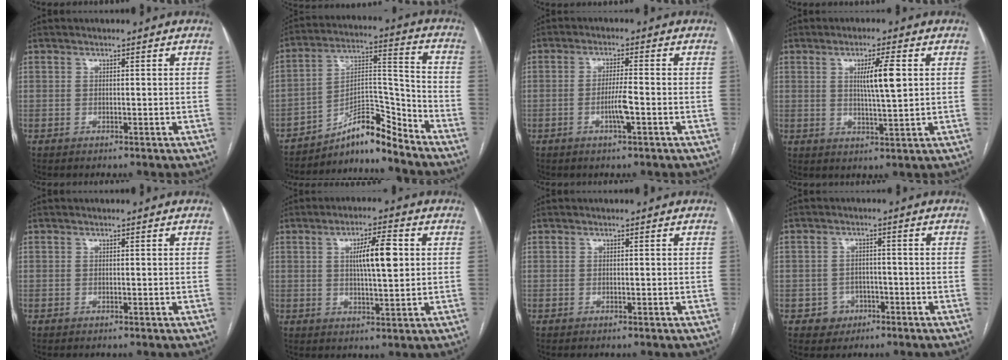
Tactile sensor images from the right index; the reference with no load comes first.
{"total": 9.7, "force": [-8.9, 0.9, 3.6], "torque": [-0.059, 0.042, -0.153]}
{"total": 3.9, "force": [-1.3, 0.0, 3.7], "torque": [-0.071, -0.004, -0.026]}
{"total": 6.1, "force": [1.4, 0.3, 5.9], "torque": [-0.100, -0.002, 0.025]}
{"total": 0.0}
{"total": 7.6, "force": [1.5, 1.4, 7.3], "torque": [-0.122, 0.010, 0.027]}
{"total": 0.0}
{"total": 3.6, "force": [-1.6, 3.2, 0.2], "torque": [0.008, 0.015, -0.020]}